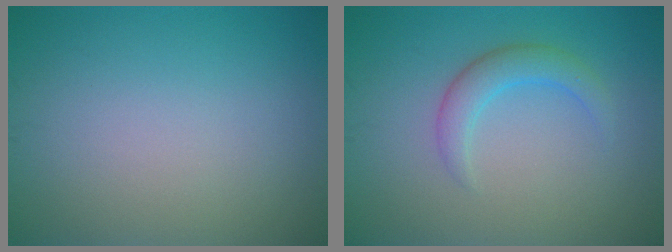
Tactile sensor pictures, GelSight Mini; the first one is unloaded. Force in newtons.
{"total": 2.6, "press": 2.6, "slide": 0.0}